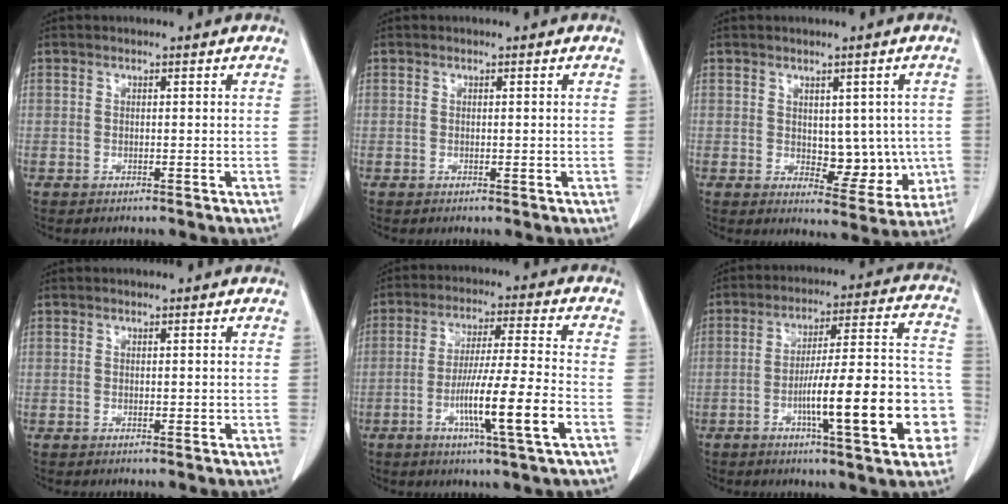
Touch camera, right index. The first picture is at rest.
{"total": 0.6, "force": [0.0, 0.3, 0.5], "torque": [-0.009, -0.001, 0.002]}
{"total": 5.3, "force": [-0.2, 3.1, 4.3], "torque": [-0.043, -0.004, 0.008]}
{"total": 0.9, "force": [0.0, 0.5, 0.7], "torque": [-0.009, -0.001, 0.001]}
{"total": 12.3, "force": [-4.3, -0.4, 11.5], "torque": [-0.206, -0.010, -0.077]}
{"total": 18.3, "force": [-5.8, 2.8, 17.1], "torque": [-0.208, 0.031, -0.077]}